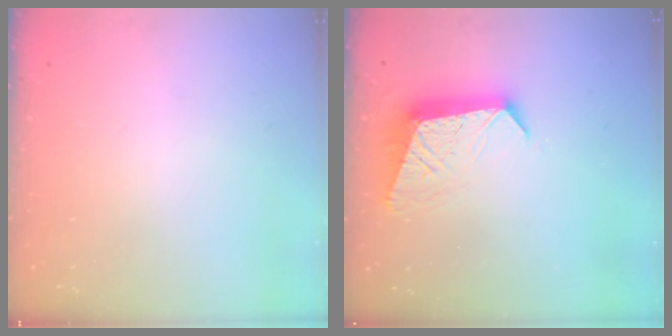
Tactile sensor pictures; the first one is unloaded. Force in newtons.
{"total": 11.1, "press": 11.0, "slide": 1.0}